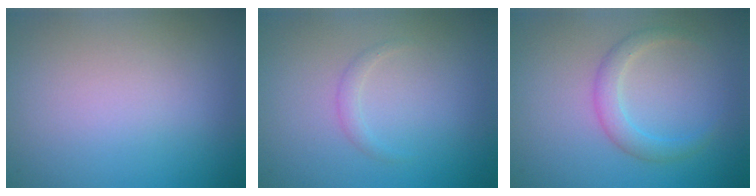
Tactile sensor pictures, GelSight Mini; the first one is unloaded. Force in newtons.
{"total": 0.8, "press": 0.8, "slide": 0.1}
{"total": 2.1, "press": 2.1, "slide": 0.1}